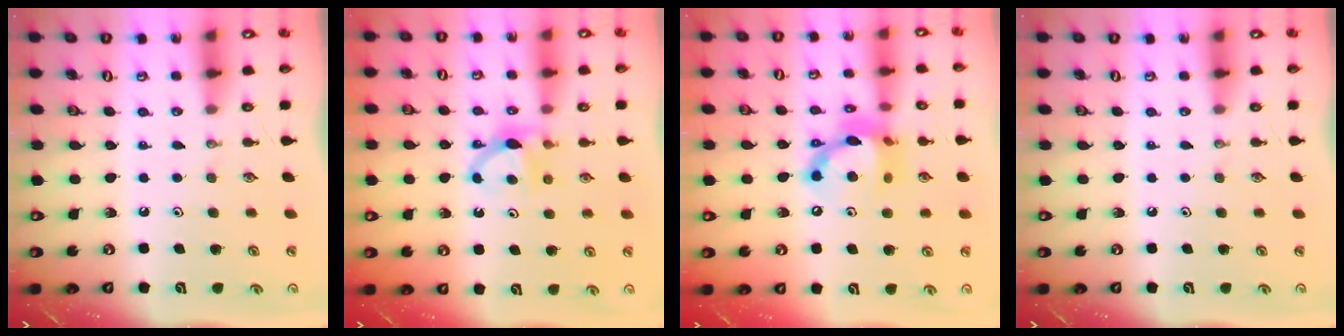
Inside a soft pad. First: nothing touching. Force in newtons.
{"total": 6.3, "press": 6.3, "slide": 0.7}
{"total": 14.3, "press": 14.3, "slide": 0.8}
{"total": 0.0}